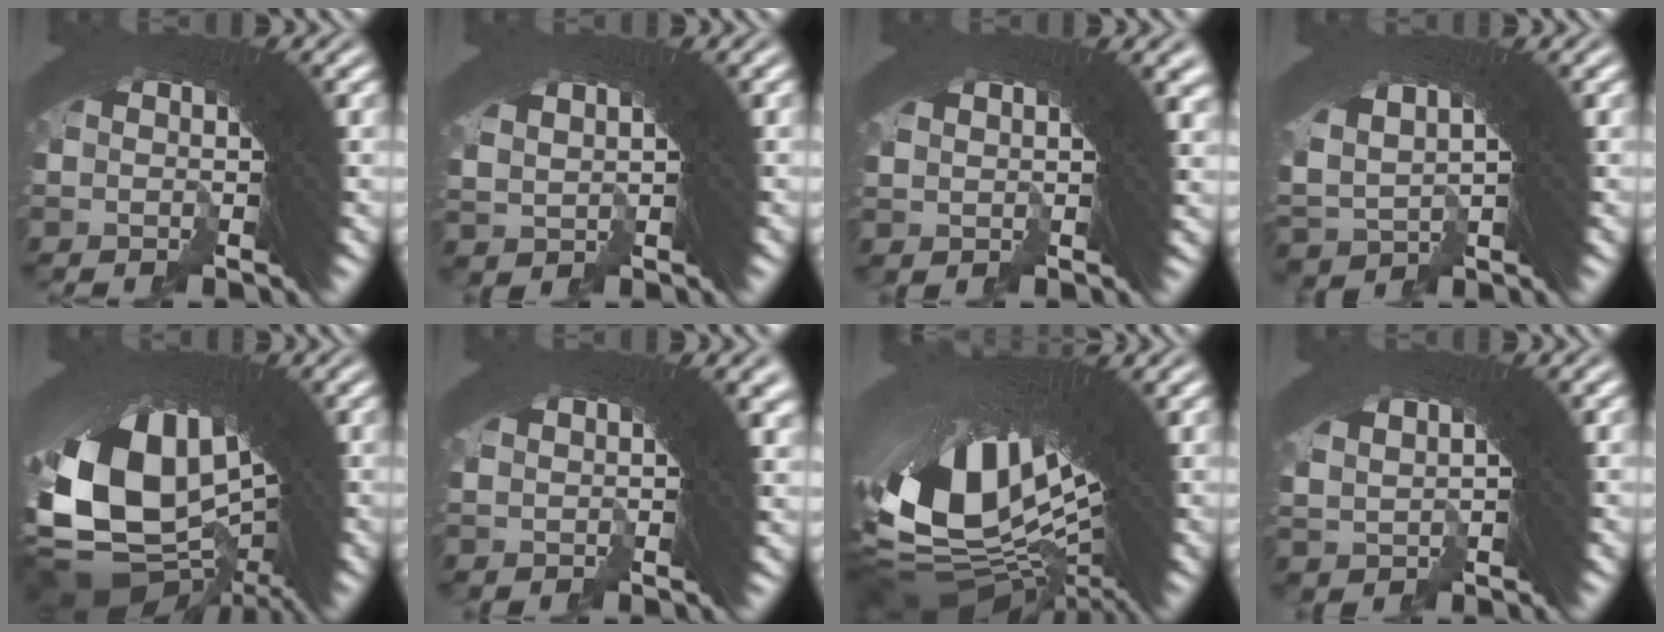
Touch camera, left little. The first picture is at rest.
{"total": 1.7, "force": [1.3, 0.1, 1.1], "torque": [-0.002, 0.014, 0.032]}
{"total": 2.8, "force": [2.0, -0.4, 2.0], "torque": [-0.002, 0.018, 0.031]}
{"total": 4.5, "force": [1.3, 2.8, 3.3], "torque": [-0.063, 0.007, 0.033]}
{"total": 18.5, "force": [-3.0, 12.3, 13.5], "torque": [-0.274, -0.074, -0.010]}
{"total": 3.2, "force": [2.1, -0.4, 2.4], "torque": [-0.002, 0.022, 0.032]}
{"total": 20.8, "force": [0.9, 11.3, 17.5], "torque": [-0.321, -0.041, 0.049]}
{"total": 2.0, "force": [1.3, 0.6, 1.5], "torque": [-0.012, 0.011, 0.034]}